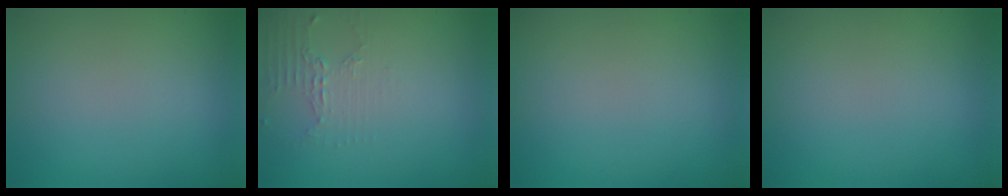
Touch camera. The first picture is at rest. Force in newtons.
{"total": 2.0, "press": 1.5, "slide": 1.4}
{"total": 0.0}
{"total": 0.0}